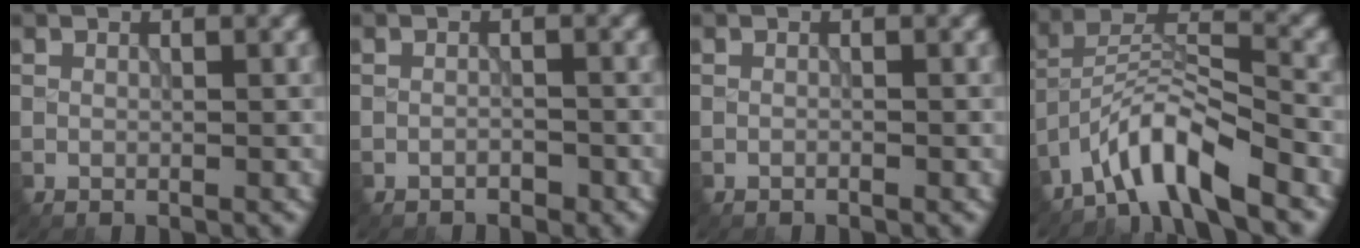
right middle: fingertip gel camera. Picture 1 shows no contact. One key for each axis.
{"total": 0.7, "fx": -0.6, "fy": 0.3, "fz": 0.2, "tx": -0.001, "ty": 0.002, "tz": -0.010}
{"total": 0.0}
{"total": 7.0, "fx": -5.2, "fy": 1.5, "fz": 4.4, "tx": -0.074, "ty": 0.011, "tz": -0.100}